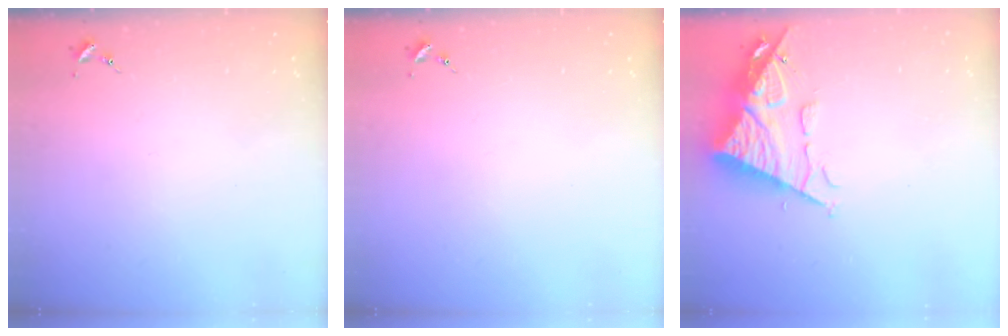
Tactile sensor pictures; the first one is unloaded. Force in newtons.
{"total": 0.0}
{"total": 13.0, "press": 12.9, "slide": 1.4}